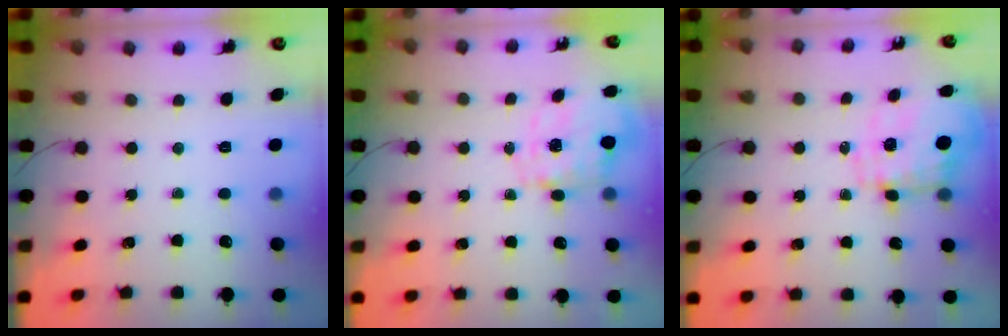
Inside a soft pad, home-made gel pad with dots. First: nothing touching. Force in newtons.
{"total": 2.7, "press": 2.6, "slide": 0.8}
{"total": 3.5, "press": 3.2, "slide": 1.4}